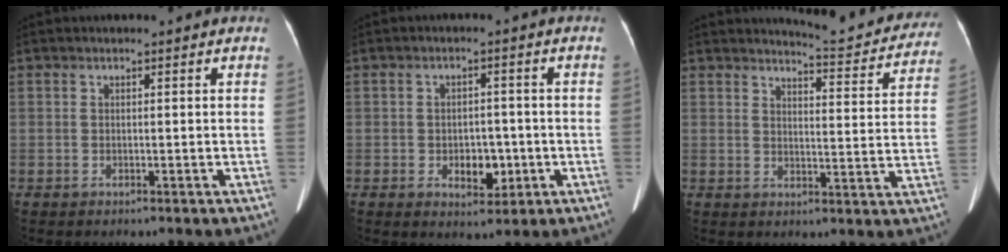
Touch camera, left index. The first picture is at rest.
{"total": 4.6, "force": [-1.3, 3.0, 3.3], "torque": [-0.049, 0.004, -0.009]}
{"total": 10.5, "force": [10.3, 1.2, 1.6], "torque": [-0.015, -0.027, 0.112]}